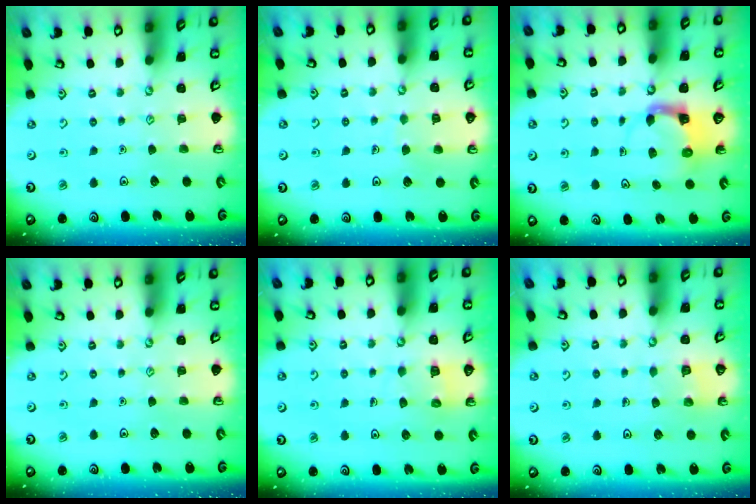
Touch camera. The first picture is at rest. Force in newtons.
{"total": 3.5, "press": 3.5, "slide": 0.3}
{"total": 3.5, "press": 3.5, "slide": 0.4}
{"total": 0.0}
{"total": 5.9, "press": 5.9, "slide": 0.6}
{"total": 2.8, "press": 2.8, "slide": 0.1}